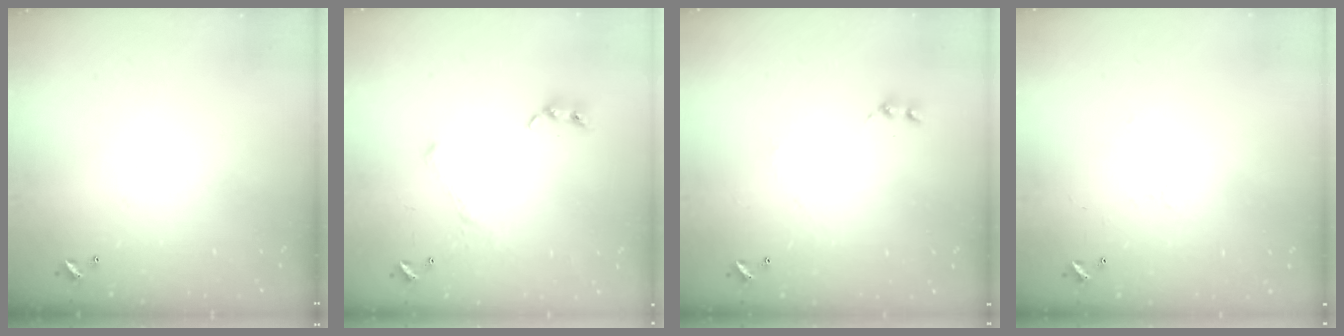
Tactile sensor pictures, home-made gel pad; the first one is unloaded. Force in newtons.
{"total": 3.9, "press": 3.8, "slide": 0.7}
{"total": 0.0}
{"total": 0.7, "press": 0.2, "slide": 0.6}